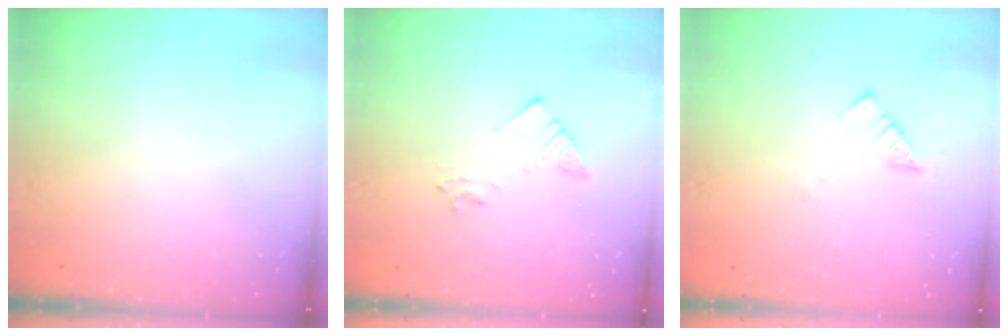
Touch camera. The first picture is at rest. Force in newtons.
{"total": 2.7, "press": 2.7, "slide": 0.3}
{"total": 2.8, "press": 2.8, "slide": 0.3}